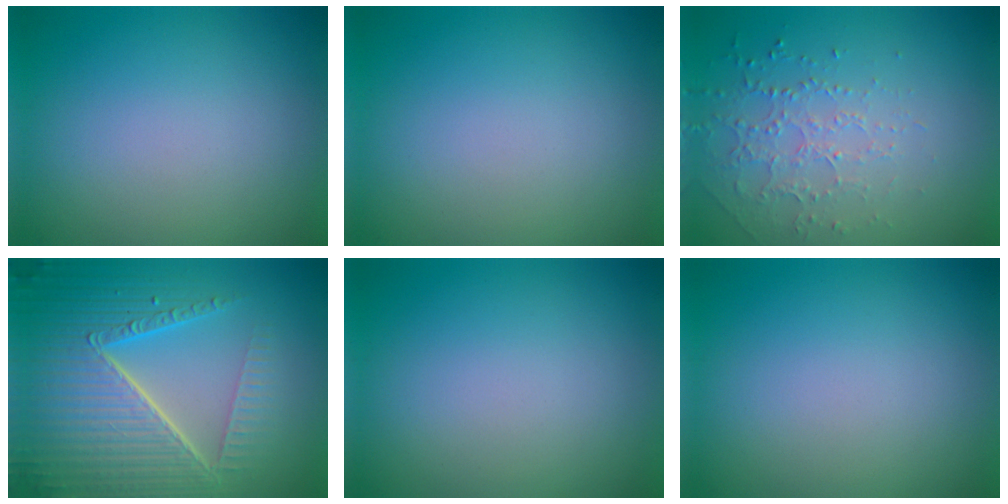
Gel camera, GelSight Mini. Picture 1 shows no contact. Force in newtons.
{"total": 0.0}
{"total": 1.7, "press": 1.5, "slide": 0.8}
{"total": 8.5, "press": 6.0, "slide": 6.1}
{"total": 0.0}
{"total": 0.0}